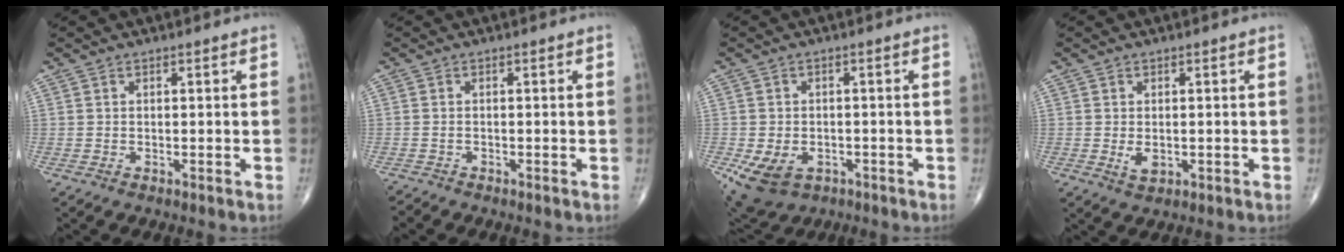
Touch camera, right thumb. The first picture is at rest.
{"total": 1.0, "force": [-1.0, 0.3, -0.2], "torque": [-0.001, -0.004, -0.020]}
{"total": 9.1, "force": [-3.7, 6.6, 5.2], "torque": [-0.095, 0.009, -0.048]}
{"total": 2.5, "force": [-0.2, 1.6, 1.9], "torque": [-0.030, -0.005, 0.001]}